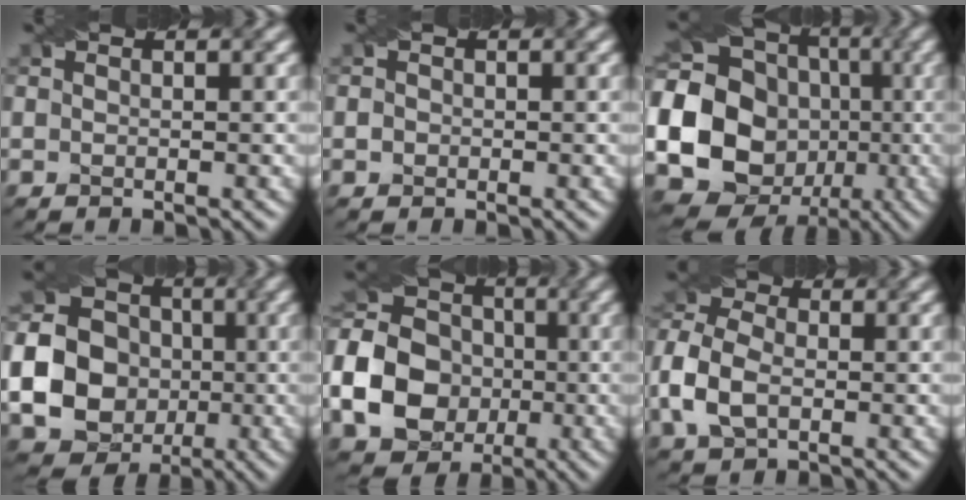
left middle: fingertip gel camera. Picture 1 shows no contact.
{"total": 0.6, "force": [-0.2, 0.5, 0.1], "torque": [0.003, -0.001, -0.006]}
{"total": 22.6, "force": [-3.0, 20.7, 8.6], "torque": [-0.189, 0.000, -0.093]}
{"total": 22.7, "force": [-2.6, 21.7, 6.0], "torque": [-0.168, -0.019, -0.078]}
{"total": 12.5, "force": [-2.5, 10.8, 5.7], "torque": [-0.125, -0.021, -0.066]}
{"total": 5.8, "force": [-1.6, 3.9, 4.0], "torque": [-0.098, 0.003, -0.040]}